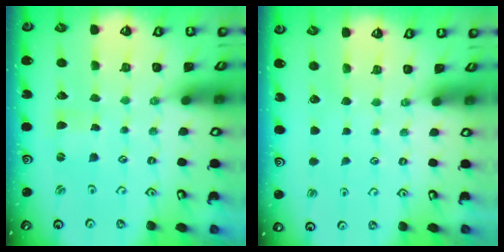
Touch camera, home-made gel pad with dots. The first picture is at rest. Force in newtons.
{"total": 0.0}